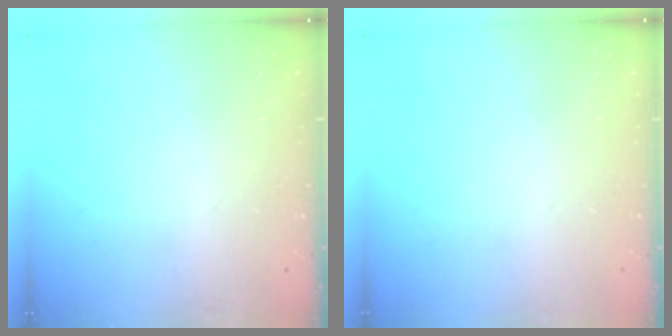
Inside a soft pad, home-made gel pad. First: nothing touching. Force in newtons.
{"total": 0.0}